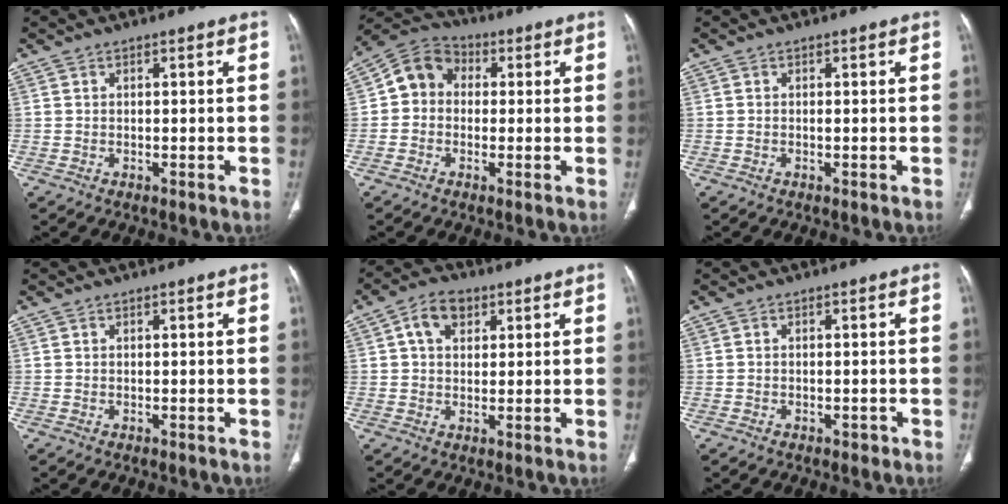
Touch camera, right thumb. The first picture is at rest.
{"total": 7.8, "force": [0.2, 6.9, 3.8], "torque": [-0.049, 0.024, -0.014]}
{"total": 0.0}
{"total": 0.0}
{"total": 6.5, "force": [2.4, 4.4, 4.0], "torque": [-0.054, 0.004, 0.038]}
{"total": 1.0, "force": [-0.6, 0.7, 0.4], "torque": [-0.006, 0.001, -0.009]}